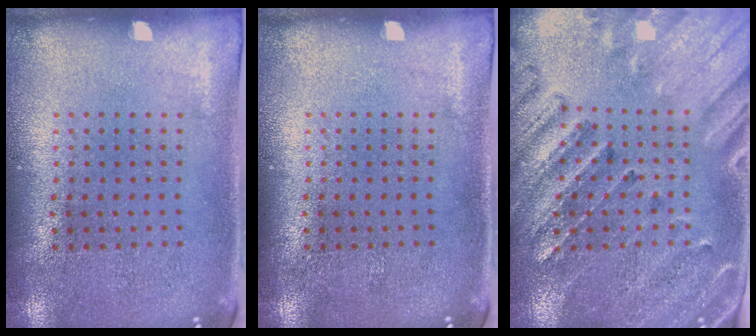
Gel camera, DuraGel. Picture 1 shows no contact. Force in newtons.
{"total": 0.0}
{"total": 2.9, "press": 2.6, "slide": 1.1}